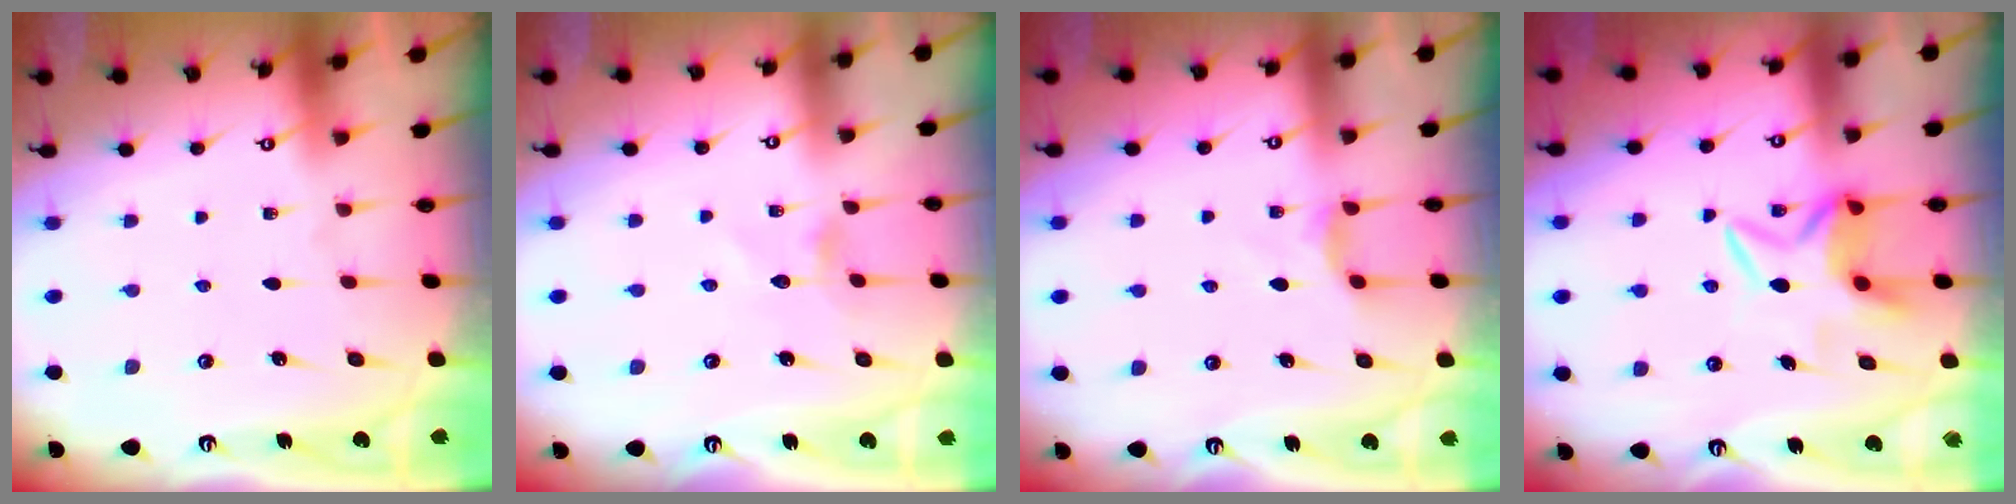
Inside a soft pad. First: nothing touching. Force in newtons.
{"total": 2.7, "press": 2.7, "slide": 0.3}
{"total": 2.5, "press": 2.5, "slide": 0.4}
{"total": 6.6, "press": 6.5, "slide": 1.2}